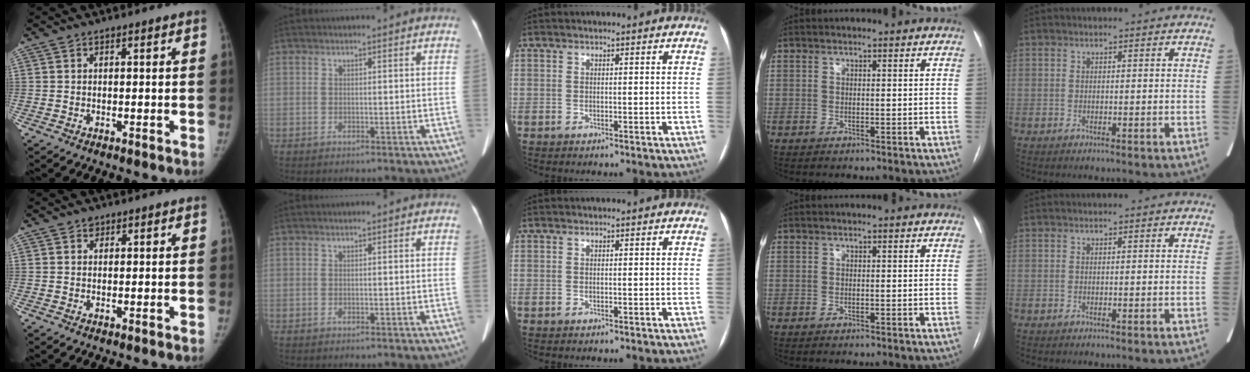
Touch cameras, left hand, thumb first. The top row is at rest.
{"thumb": {"total": 0.9, "force": [0.6, 0.7, 0.2], "torque": [0.006, -0.003, 0.007]}}